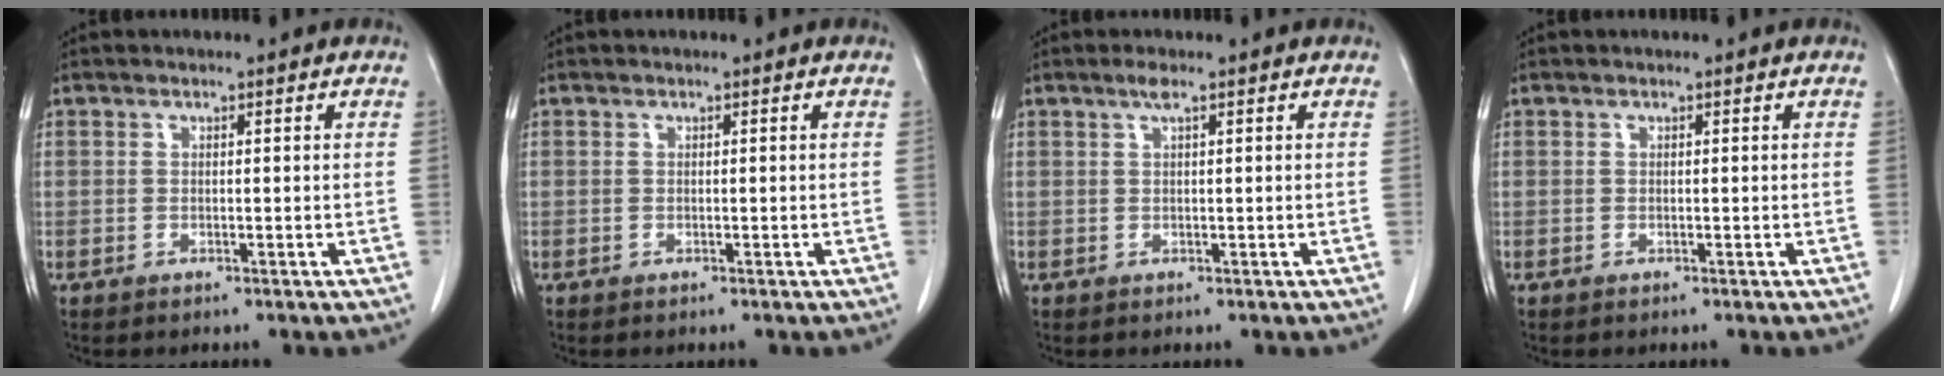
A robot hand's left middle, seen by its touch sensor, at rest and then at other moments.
{"total": 0.0}
{"total": 1.3, "force": [0.8, -0.1, 1.0], "torque": [-0.024, 0.005, 0.016]}
{"total": 0.0}